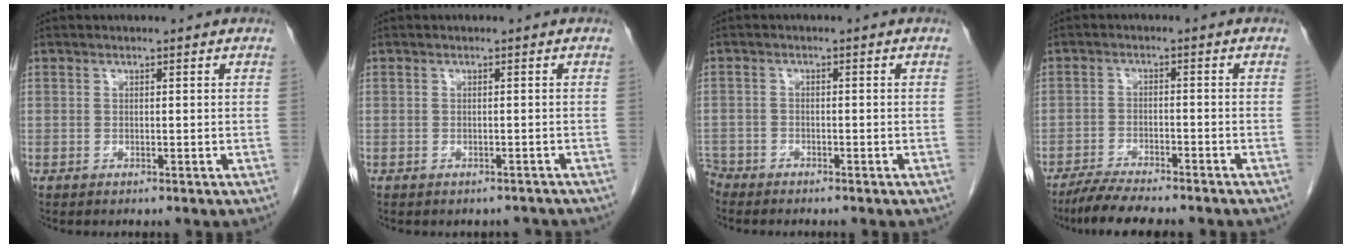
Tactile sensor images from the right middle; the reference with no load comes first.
{"total": 1.6, "force": [-1.5, 0.8, 0.0], "torque": [0.000, 0.002, -0.021]}
{"total": 3.6, "force": [-3.3, 1.4, 0.2], "torque": [-0.004, -0.003, -0.063]}
{"total": 8.4, "force": [-7.3, 1.0, 4.1], "torque": [-0.066, -0.017, -0.117]}